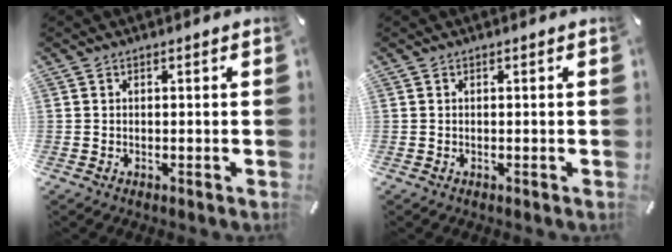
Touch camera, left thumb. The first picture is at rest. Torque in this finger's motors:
{"motor_torque": [0.13, -0.13, 0.00, 0.00, 0.00]}